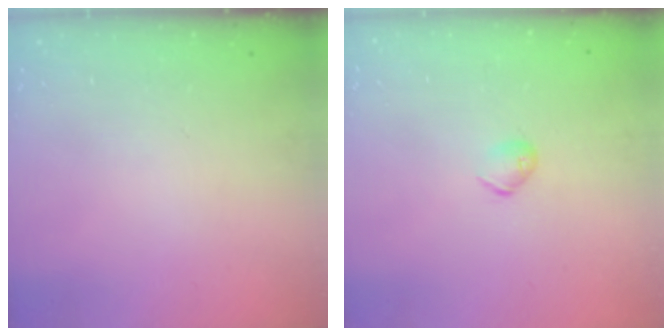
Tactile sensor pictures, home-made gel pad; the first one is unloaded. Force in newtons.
{"total": 4.9, "press": 4.9, "slide": 0.8}